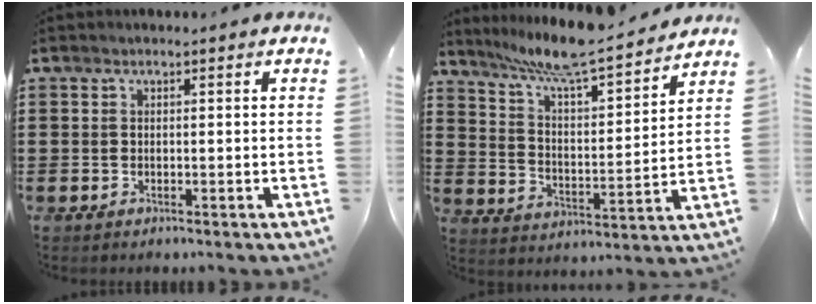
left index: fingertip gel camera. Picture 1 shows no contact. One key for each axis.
{"total": 8.5, "fx": 7.6, "fy": 0.0, "fz": 3.8, "tx": -0.104, "ty": -0.051, "tz": 0.127}